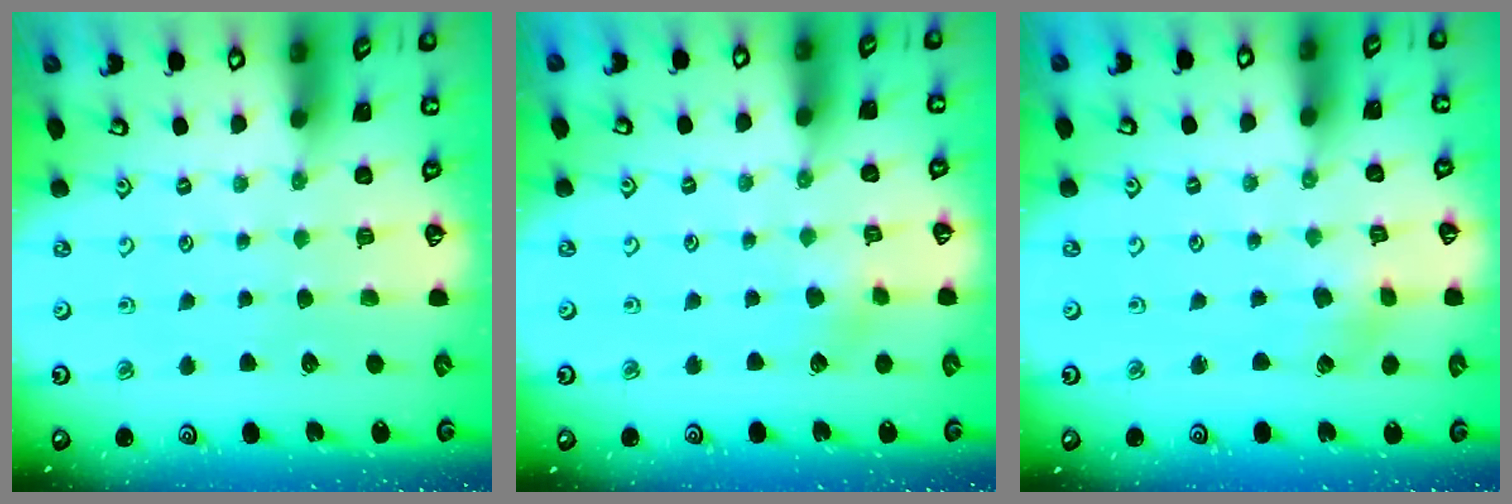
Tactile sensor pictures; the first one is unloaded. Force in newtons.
{"total": 2.6, "press": 2.6, "slide": 0.4}
{"total": 2.4, "press": 2.3, "slide": 0.6}